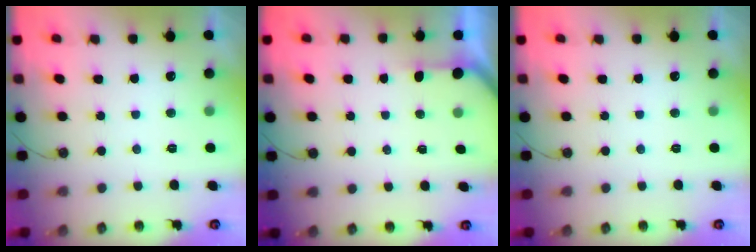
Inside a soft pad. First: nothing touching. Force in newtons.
{"total": 1.2, "press": 1.2, "slide": 0.2}
{"total": 0.0}